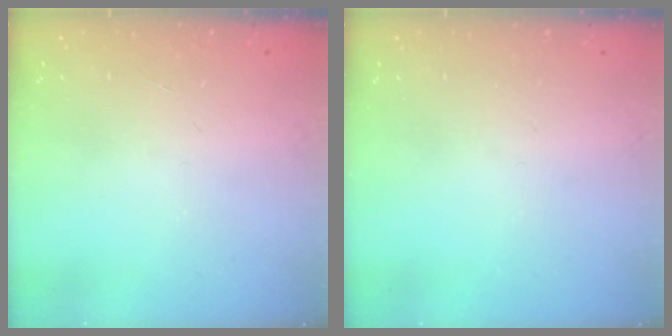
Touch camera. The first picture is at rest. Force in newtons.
{"total": 0.0}